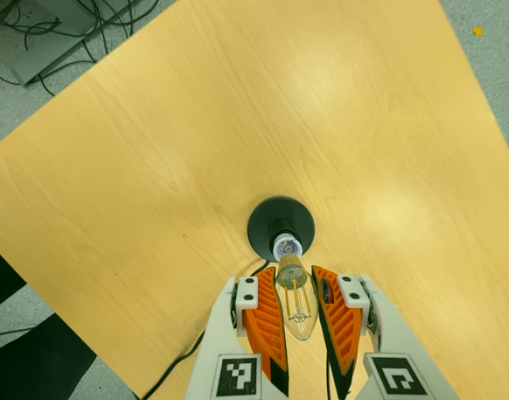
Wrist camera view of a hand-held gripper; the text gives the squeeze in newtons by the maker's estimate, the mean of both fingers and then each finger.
{"total": 21.7, "left": 23.8, "right": 19.6}